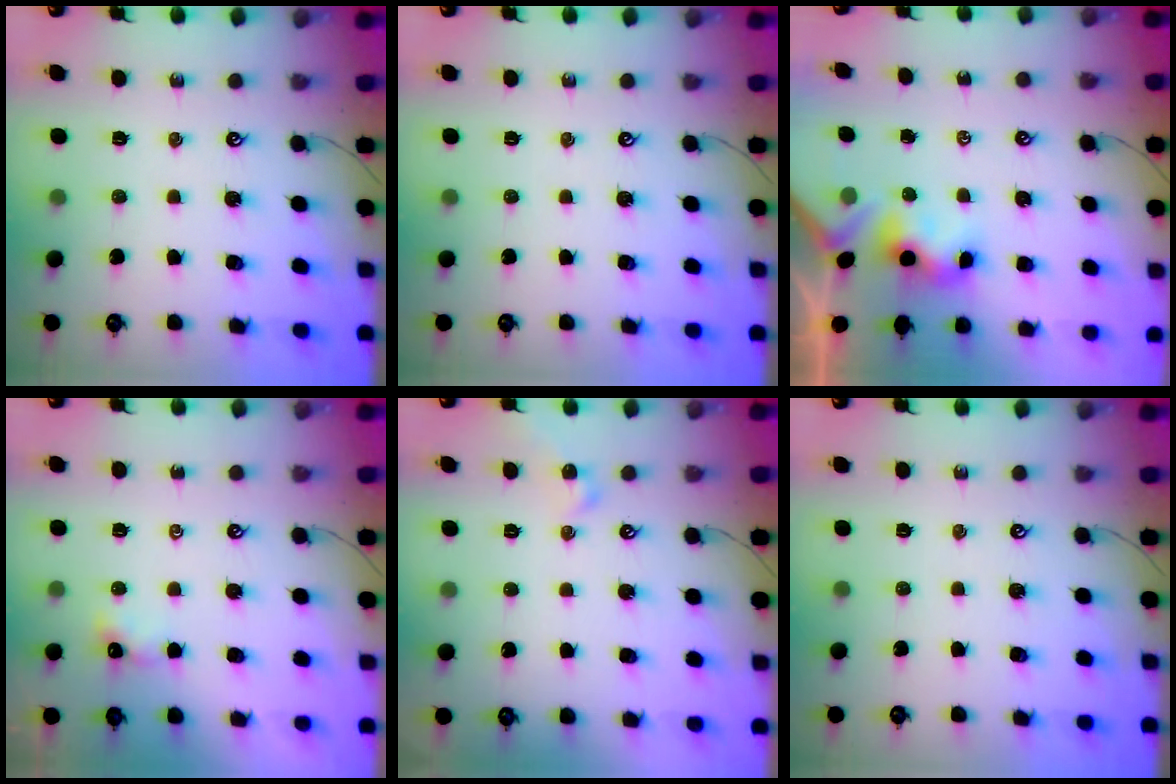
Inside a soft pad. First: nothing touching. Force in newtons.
{"total": 0.0}
{"total": 3.0, "press": 3.0, "slide": 0.4}
{"total": 0.8, "press": 0.8, "slide": 0.3}
{"total": 2.0, "press": 1.9, "slide": 0.6}
{"total": 0.0}